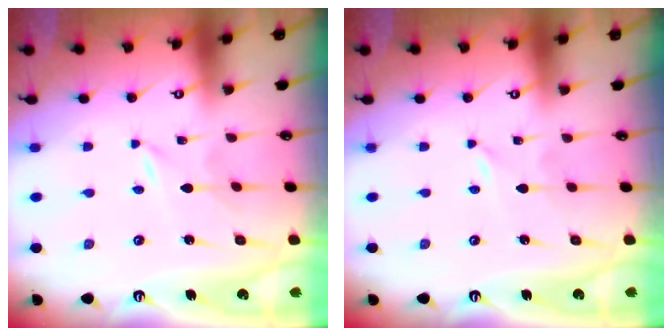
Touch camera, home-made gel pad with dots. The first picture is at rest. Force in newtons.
{"total": 0.0}